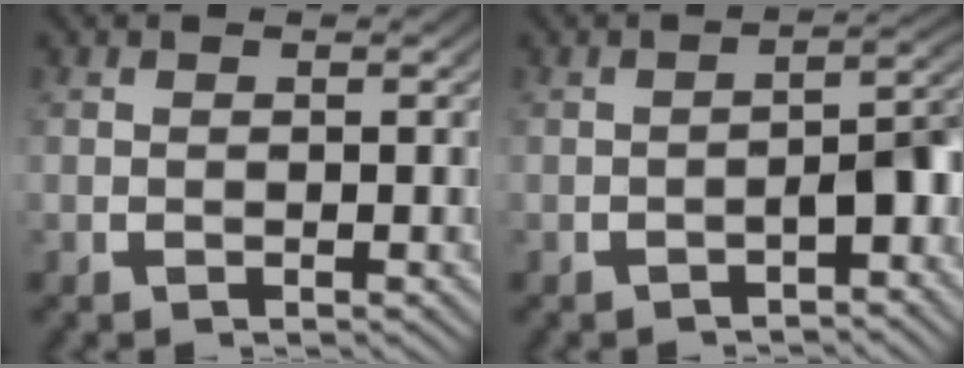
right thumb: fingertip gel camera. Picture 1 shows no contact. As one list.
[{"total": 4.4, "force": [-1.6, 1.8, 3.7], "torque": [-0.047, 0.000, -0.020]}]